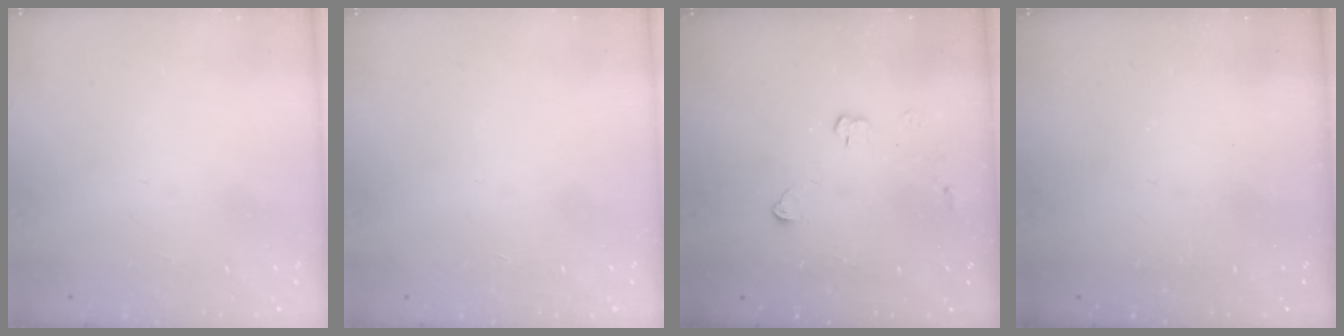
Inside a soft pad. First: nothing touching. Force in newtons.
{"total": 0.0}
{"total": 3.6, "press": 3.6, "slide": 0.4}
{"total": 0.0}